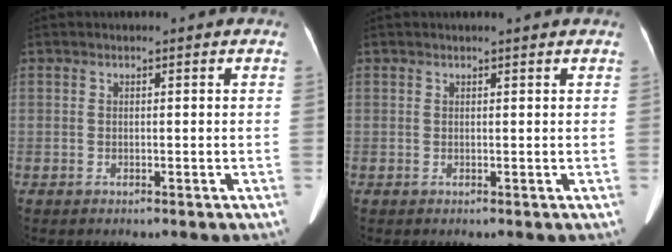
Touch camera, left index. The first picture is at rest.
{"total": 1.7, "force": [1.6, -0.1, 0.7], "torque": [-0.010, 0.008, 0.021]}